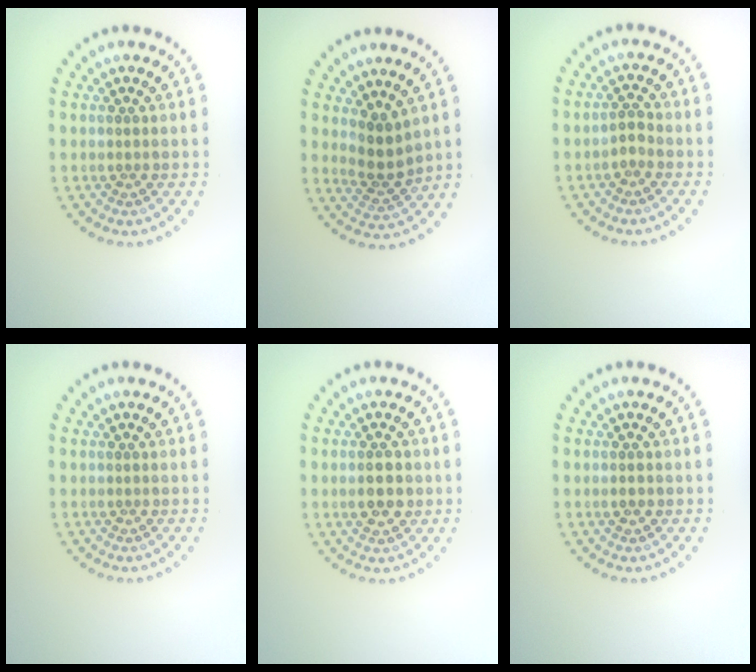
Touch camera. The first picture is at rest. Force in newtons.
{"total": 2.5, "press": 1.9, "slide": 1.7}
{"total": 1.0, "press": 0.8, "slide": 0.5}
{"total": 0.0}
{"total": 2.6, "press": 2.6, "slide": 0.1}
{"total": 1.1, "press": 1.1, "slide": 0.2}